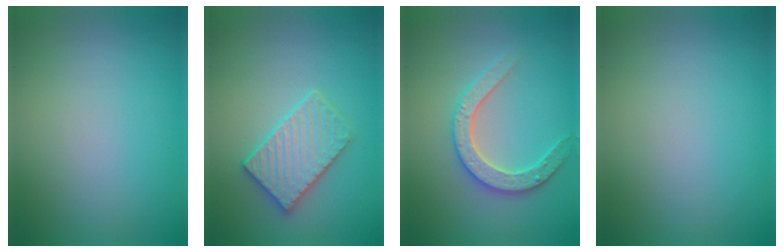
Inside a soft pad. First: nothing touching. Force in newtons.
{"total": 3.4, "press": 3.4, "slide": 0.3}
{"total": 3.2, "press": 3.1, "slide": 1.0}
{"total": 0.0}